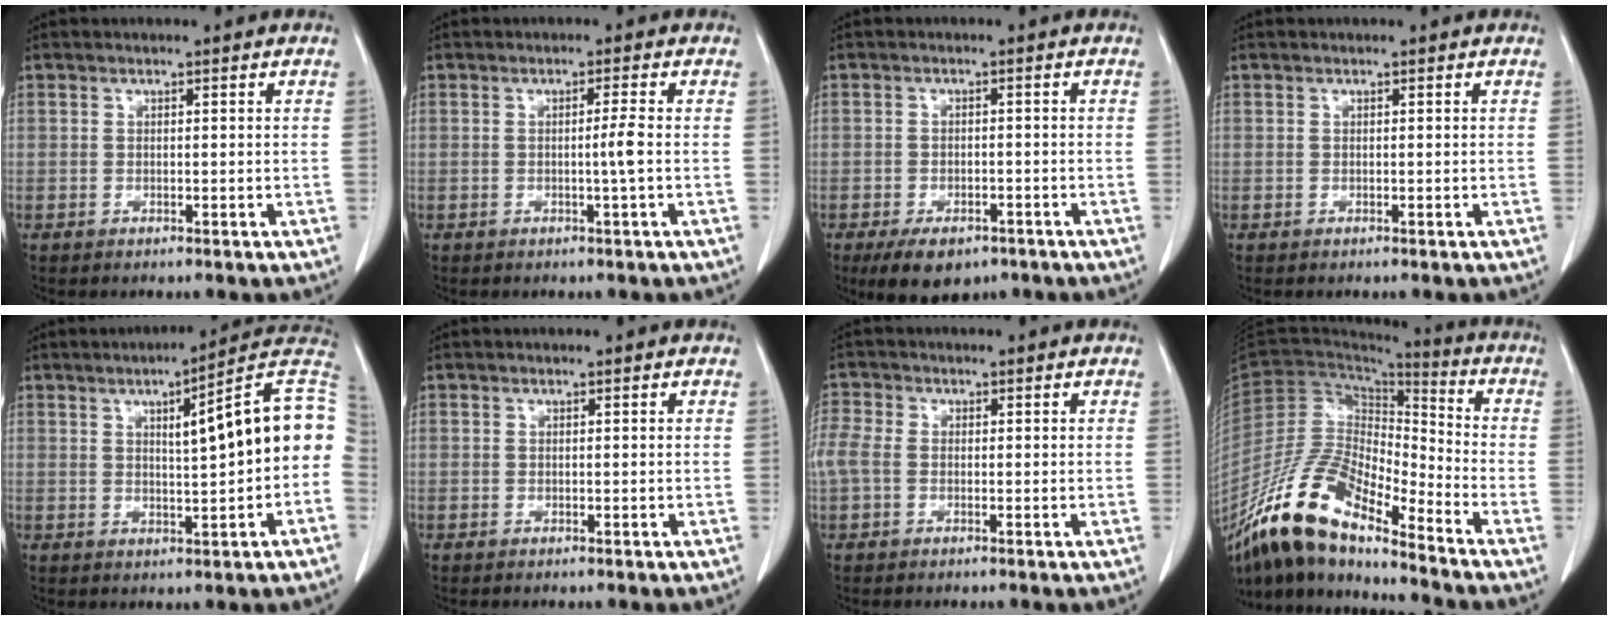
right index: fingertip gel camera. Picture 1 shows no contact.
{"total": 2.2, "force": [-0.4, -0.7, 2.0], "torque": [-0.033, -0.002, -0.007]}
{"total": 7.0, "force": [-4.8, 3.6, 3.6], "torque": [-0.057, -0.003, -0.070]}
{"total": 0.0}
{"total": 13.1, "force": [1.2, 1.2, 12.9], "torque": [-0.172, 0.030, 0.013]}
{"total": 0.0}
{"total": 4.7, "force": [-0.2, 3.4, 3.2], "torque": [-0.108, 0.019, -0.002]}
{"total": 16.4, "force": [-12.9, 3.8, 9.4], "torque": [-0.182, 0.012, -0.242]}